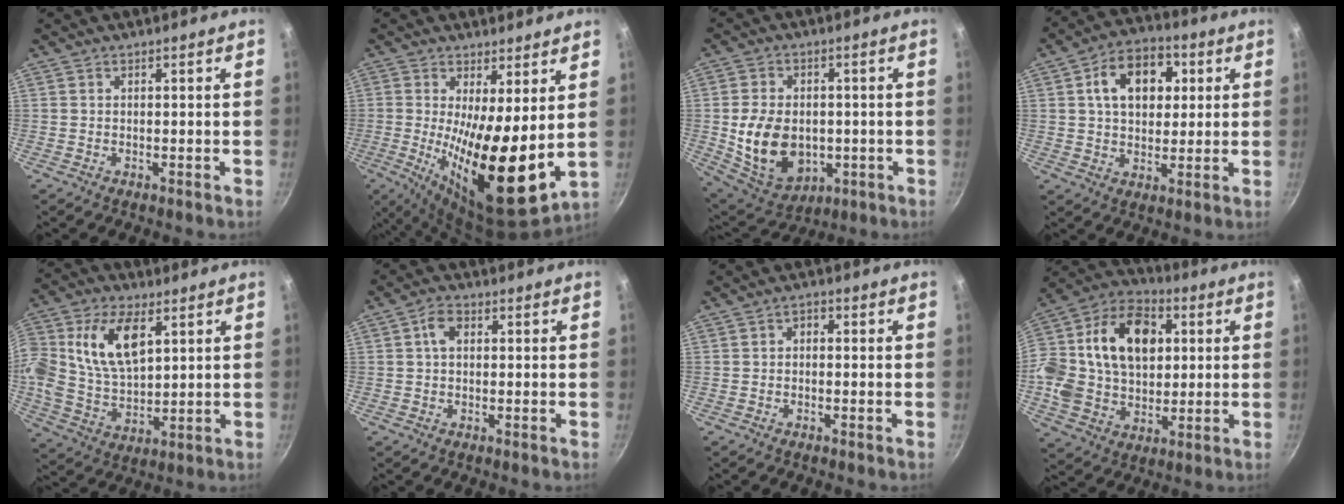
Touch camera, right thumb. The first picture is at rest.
{"total": 17.4, "force": [1.1, 5.3, 16.5], "torque": [-0.256, -0.041, 0.025]}
{"total": 15.0, "force": [-1.7, 10.7, 10.3], "torque": [-0.167, -0.004, -0.008]}
{"total": 13.1, "force": [3.5, 9.0, 8.8], "torque": [-0.103, 0.009, 0.045]}
{"total": 17.4, "force": [5.4, 10.5, 12.7], "torque": [-0.246, 0.002, 0.100]}
{"total": 3.7, "force": [0.6, 2.5, 2.6], "torque": [-0.040, 0.009, 0.005]}
{"total": 1.8, "force": [-0.2, 1.3, 1.2], "torque": [-0.018, 0.009, -0.006]}
{"total": 25.2, "force": [4.7, 17.5, 17.4], "torque": [-0.310, 0.026, 0.071]}